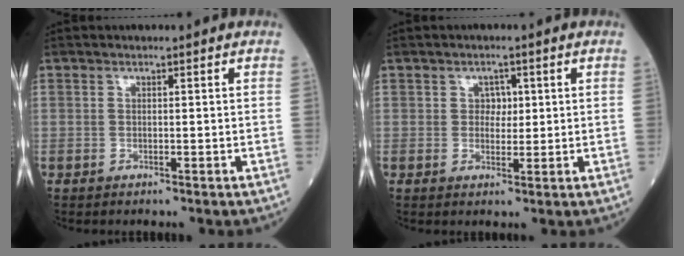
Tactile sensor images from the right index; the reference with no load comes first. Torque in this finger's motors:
{"motor_torque": [-0.15, -0.14, 0.00, 0.00]}